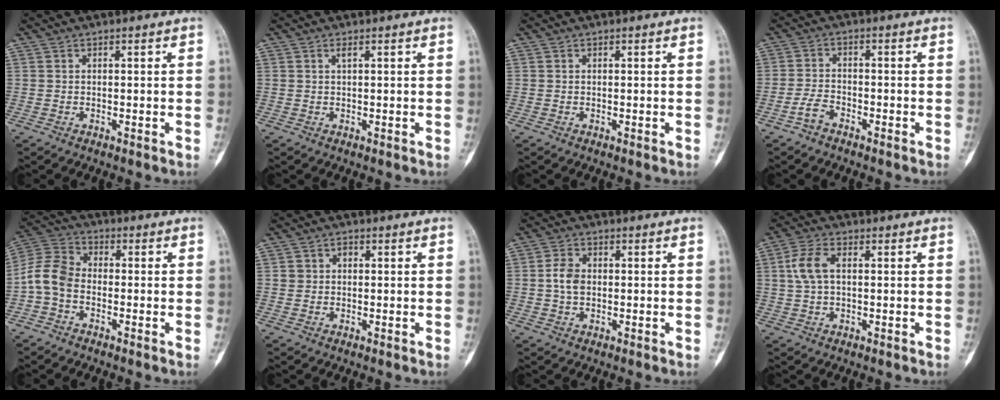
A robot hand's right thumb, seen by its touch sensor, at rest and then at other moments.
{"total": 0.8, "force": [0.4, 0.1, 0.7], "torque": [-0.016, 0.003, 0.007]}
{"total": 0.0}
{"total": 3.0, "force": [-2.1, 1.5, 1.3], "torque": [-0.029, 0.015, -0.043]}
{"total": 7.8, "force": [-1.9, 5.5, 5.2], "torque": [-0.097, 0.026, -0.054]}
{"total": 1.9, "force": [0.3, 1.7, 0.7], "torque": [-0.001, 0.003, 0.003]}
{"total": 4.2, "force": [0.0, 3.0, 2.9], "torque": [-0.054, 0.006, -0.003]}
{"total": 5.9, "force": [1.0, 3.2, 4.8], "torque": [-0.110, 0.014, 0.017]}